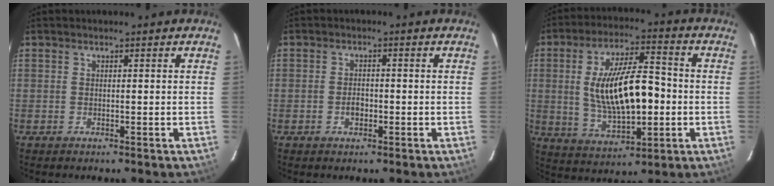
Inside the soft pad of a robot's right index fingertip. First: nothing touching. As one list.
[{"total": 2.3, "force": [-0.8, 1.6, 1.4], "torque": [-0.027, 0.004, -0.014]}, {"total": 16.1, "force": [-0.6, 6.3, 14.8], "torque": [-0.270, 0.006, 0.004]}]